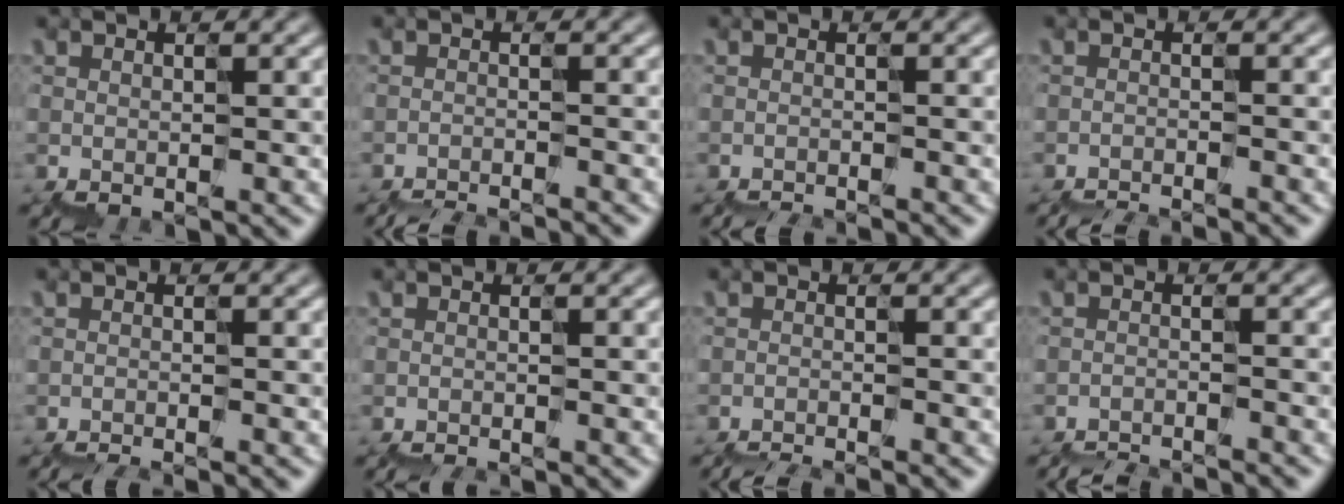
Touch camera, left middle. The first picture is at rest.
{"total": 3.0, "force": [-3.0, -0.4, -0.4], "torque": [-0.004, -0.014, -0.049]}
{"total": 1.5, "force": [-1.4, -0.4, -0.4], "torque": [0.002, -0.016, -0.027]}
{"total": 2.5, "force": [-2.4, -0.4, -0.4], "torque": [-0.002, -0.015, -0.043]}
{"total": 1.2, "force": [-1.2, -0.3, -0.2], "torque": [-0.001, -0.015, -0.024]}
{"total": 0.9, "force": [-0.9, -0.2, -0.1], "torque": [0.000, -0.015, -0.016]}
{"total": 2.1, "force": [-2.1, -0.4, -0.3], "torque": [-0.002, -0.015, -0.039]}
{"total": 3.6, "force": [-3.5, -0.5, -0.7], "torque": [-0.003, -0.012, -0.056]}